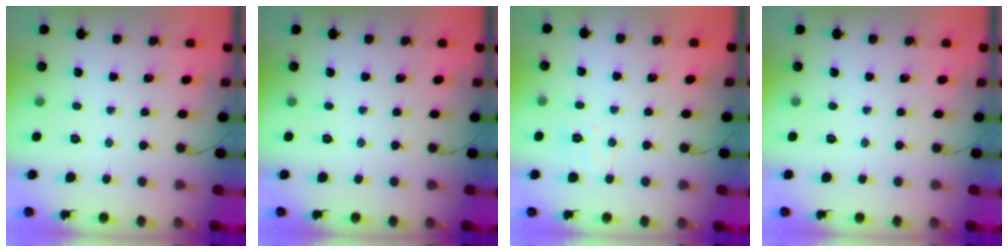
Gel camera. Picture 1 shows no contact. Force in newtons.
{"total": 0.0}
{"total": 4.6, "press": 4.4, "slide": 1.1}
{"total": 0.0}